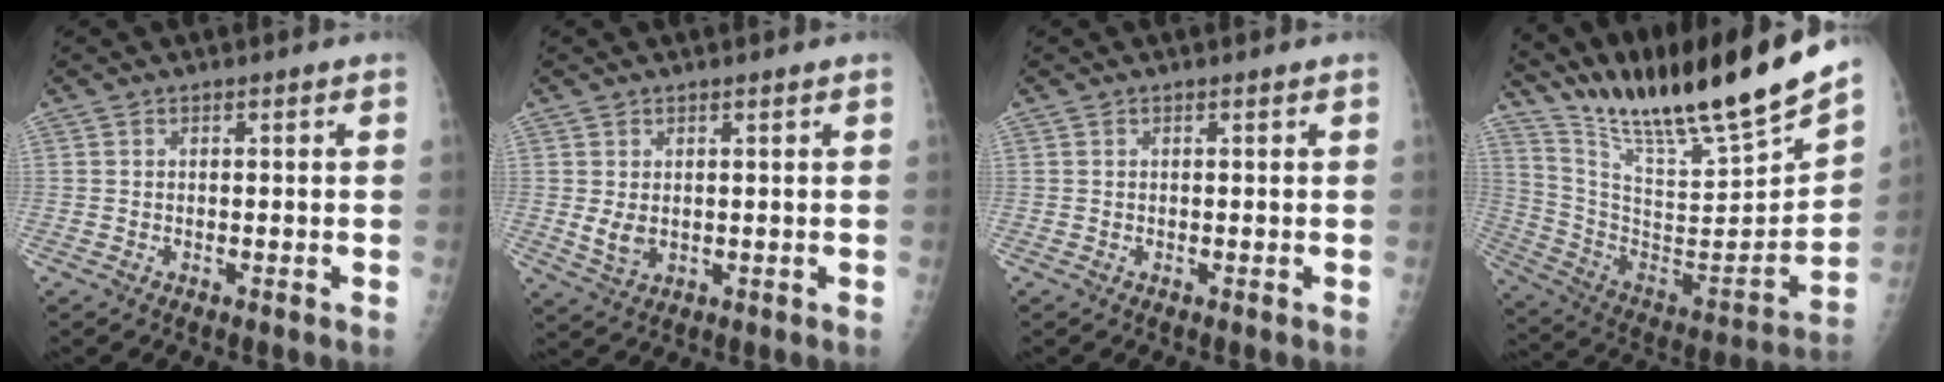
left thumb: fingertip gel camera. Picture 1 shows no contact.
{"total": 3.3, "force": [0.6, 2.1, 2.5], "torque": [-0.041, -0.012, 0.019]}
{"total": 0.0}
{"total": 26.6, "force": [22.8, 1.4, 13.7], "torque": [-0.212, -0.135, 0.381]}